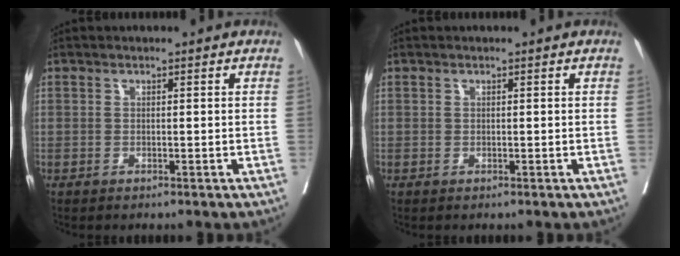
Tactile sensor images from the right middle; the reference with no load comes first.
{"total": 0.0}